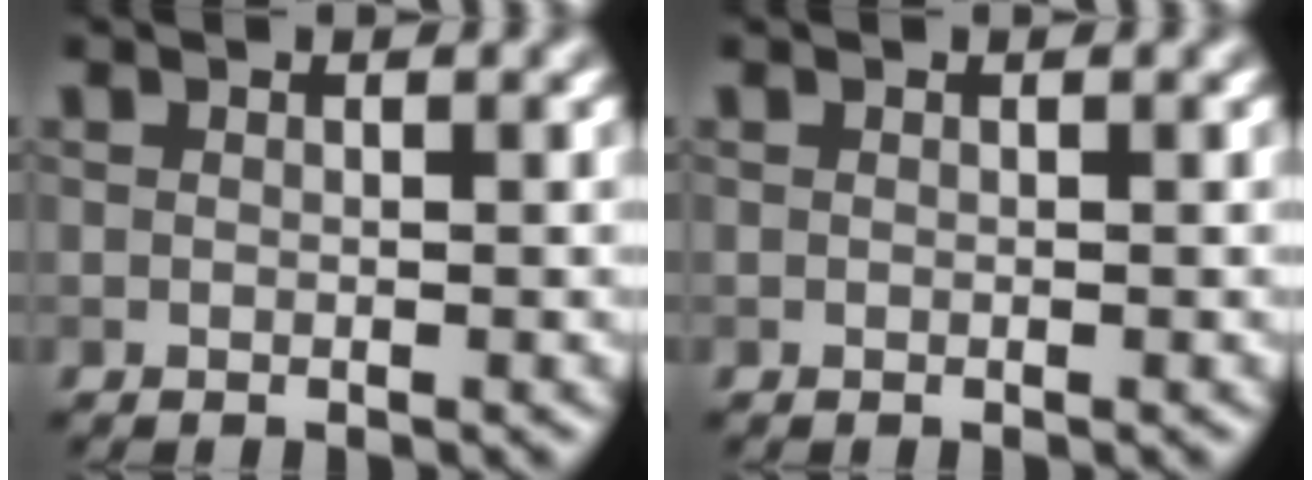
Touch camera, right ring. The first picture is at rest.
{"total": 0.0}